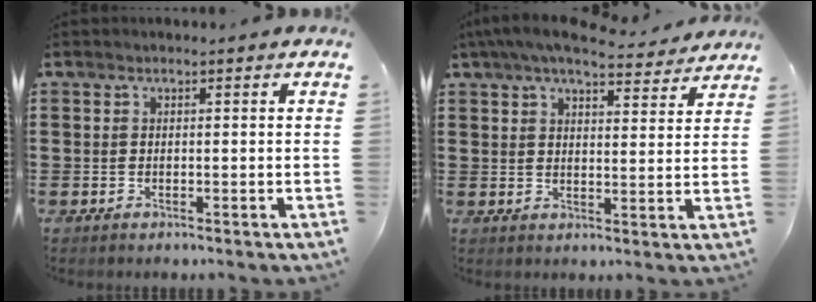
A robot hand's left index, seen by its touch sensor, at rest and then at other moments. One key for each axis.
{"total": 5.0, "fx": 4.0, "fy": 0.9, "fz": 2.9, "tx": -0.065, "ty": -0.007, "tz": 0.073}